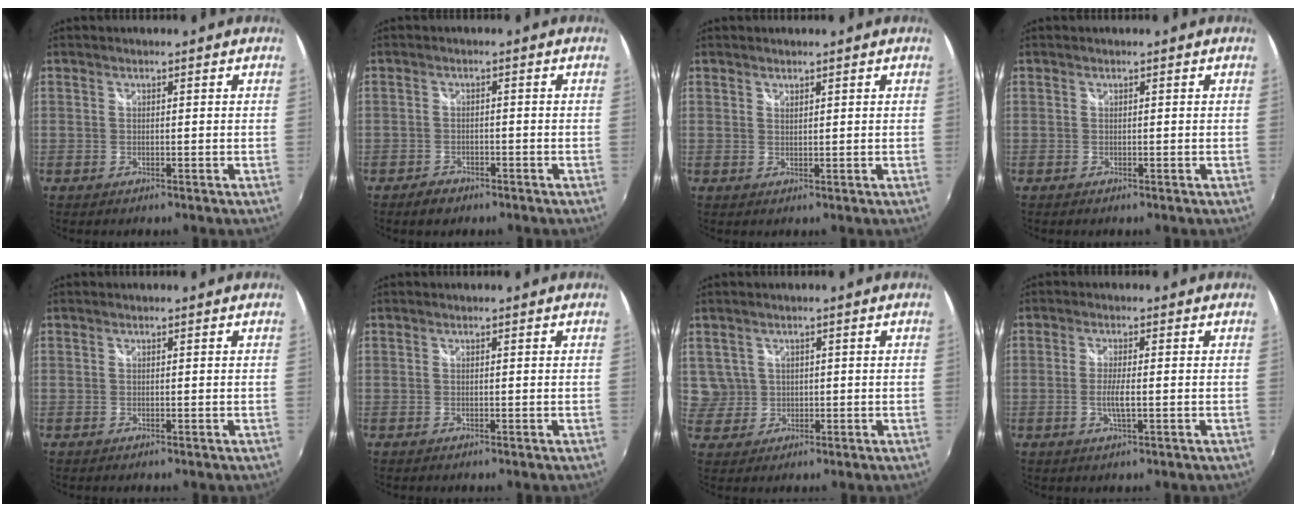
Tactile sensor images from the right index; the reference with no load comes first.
{"total": 3.3, "force": [-2.4, 2.0, 1.0], "torque": [-0.032, -0.001, -0.040]}
{"total": 0.9, "force": [0.8, 0.3, 0.2], "torque": [-0.003, 0.000, 0.014]}
{"total": 0.0}
{"total": 0.0}
{"total": 0.0}
{"total": 4.0, "force": [1.0, 3.9, 0.4], "torque": [0.000, 0.009, 0.026]}
{"total": 3.4, "force": [-0.7, 0.4, 3.3], "torque": [-0.062, -0.007, -0.013]}